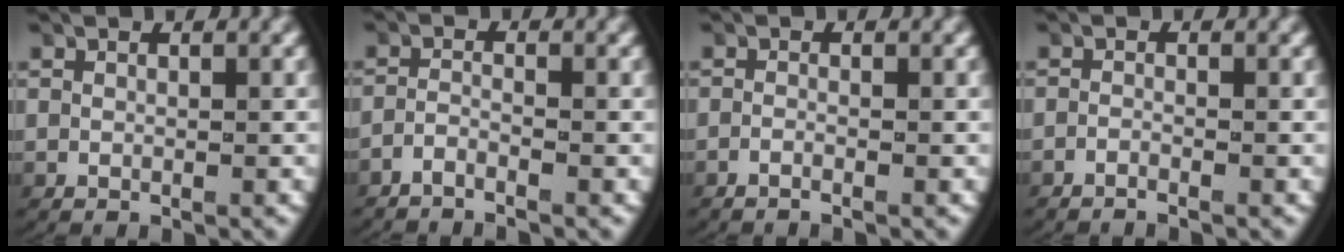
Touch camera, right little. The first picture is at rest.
{"total": 2.7, "force": [-2.5, 0.2, 0.8], "torque": [-0.030, -0.011, -0.041]}
{"total": 1.5, "force": [-1.4, 0.1, 0.6], "torque": [-0.023, -0.005, -0.023]}
{"total": 1.7, "force": [-1.6, 0.2, 0.4], "torque": [-0.021, -0.005, -0.028]}